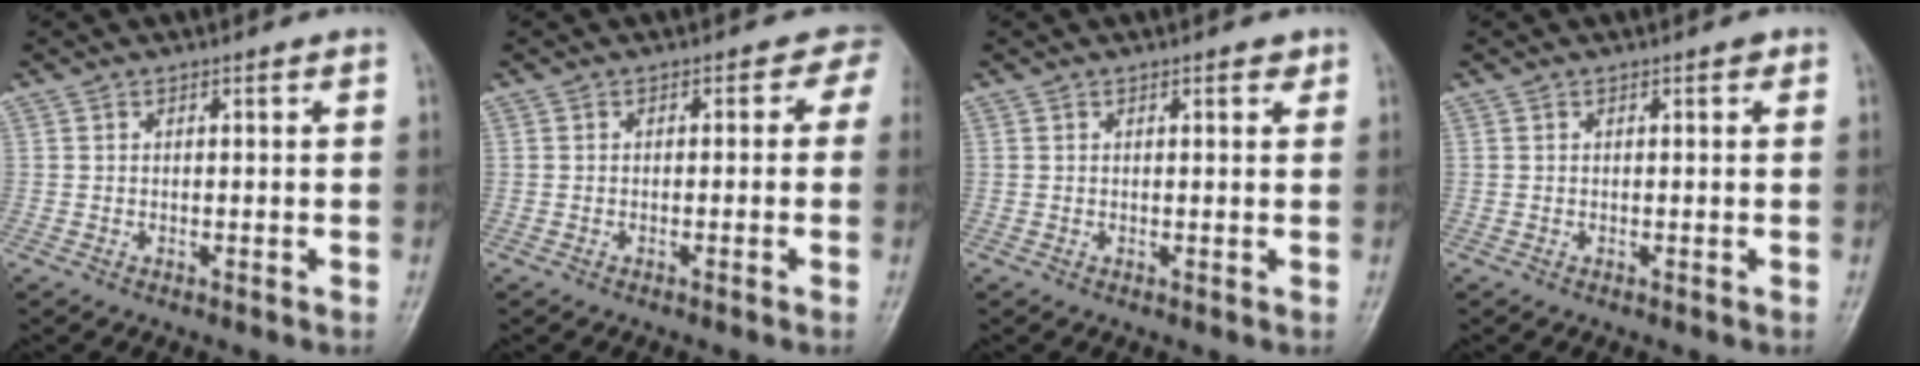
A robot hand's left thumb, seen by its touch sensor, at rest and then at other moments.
{"total": 2.0, "force": [-0.3, 1.7, 0.9], "torque": [0.020, 0.011, -0.019]}
{"total": 1.3, "force": [0.8, 0.6, 0.9], "torque": [-0.005, -0.002, 0.008]}
{"total": 0.6, "force": [0.3, 0.3, 0.5], "torque": [-0.002, 0.001, 0.000]}